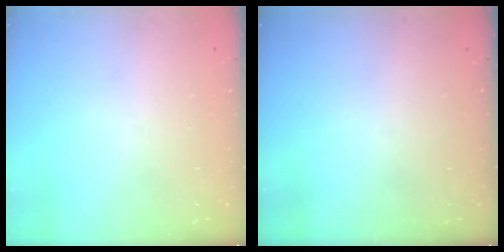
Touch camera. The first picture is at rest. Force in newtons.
{"total": 0.0}